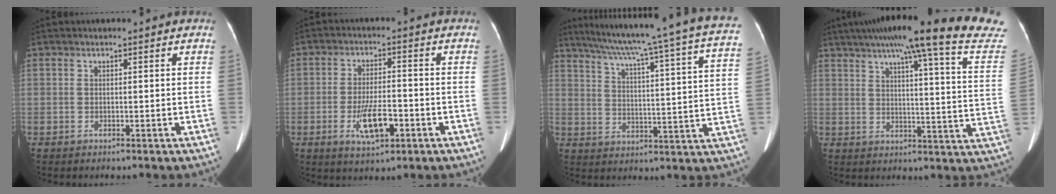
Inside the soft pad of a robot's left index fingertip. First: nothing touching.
{"total": 6.9, "force": [-2.7, 2.2, 6.0], "torque": [-0.114, -0.004, -0.043]}
{"total": 28.0, "force": [22.7, 0.2, 16.3], "torque": [-0.248, -0.034, 0.284]}
{"total": 27.7, "force": [23.3, 0.2, 15.1], "torque": [-0.196, -0.048, 0.279]}